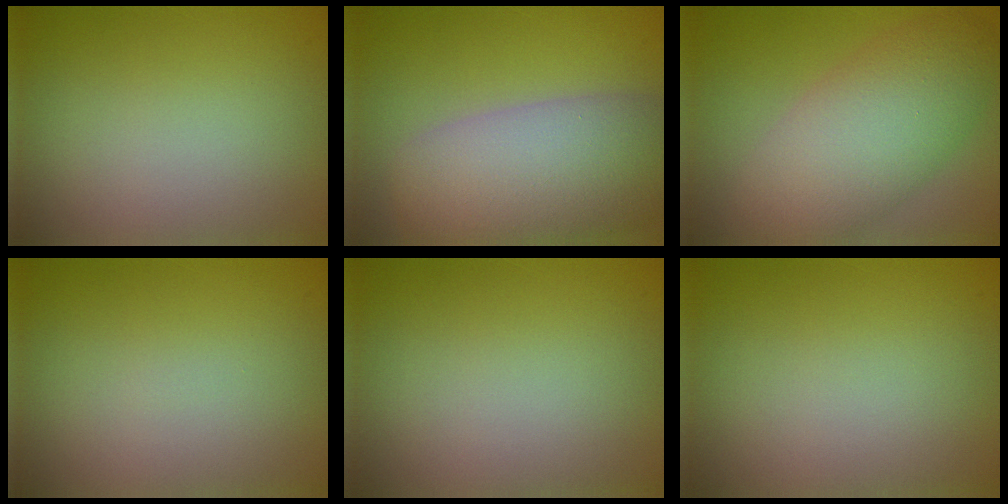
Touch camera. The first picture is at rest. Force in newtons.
{"total": 9.7, "press": 9.7, "slide": 0.6}
{"total": 7.9, "press": 7.9, "slide": 0.5}
{"total": 0.0}
{"total": 0.0}
{"total": 0.0}